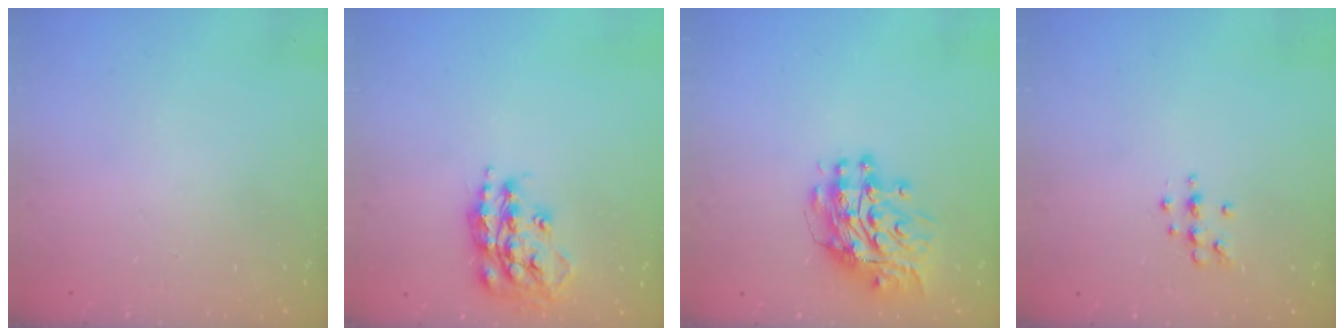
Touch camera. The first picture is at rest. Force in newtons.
{"total": 15.5, "press": 15.4, "slide": 1.3}
{"total": 11.7, "press": 11.6, "slide": 1.2}
{"total": 7.3, "press": 7.2, "slide": 1.2}